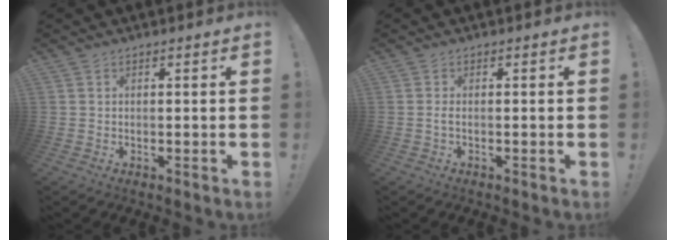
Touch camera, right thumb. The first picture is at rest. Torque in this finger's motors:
{"motor_torque": [-0.23, -0.31, 0.25, -0.07, 0.11]}